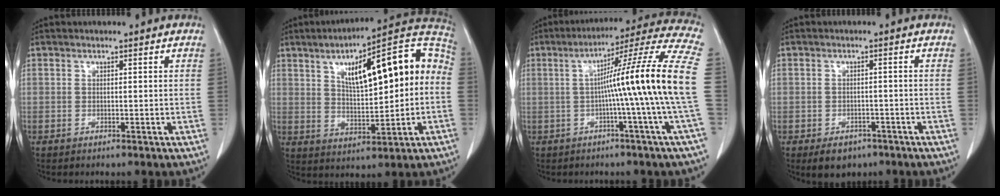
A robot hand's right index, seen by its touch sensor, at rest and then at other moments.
{"total": 18.5, "force": [3.3, 5.2, 17.5], "torque": [-0.256, 0.042, 0.051]}
{"total": 17.4, "force": [-1.3, -2.8, 17.2], "torque": [-0.237, 0.012, -0.034]}
{"total": 4.5, "force": [-2.9, 3.0, 1.7], "torque": [-0.018, 0.003, -0.033]}